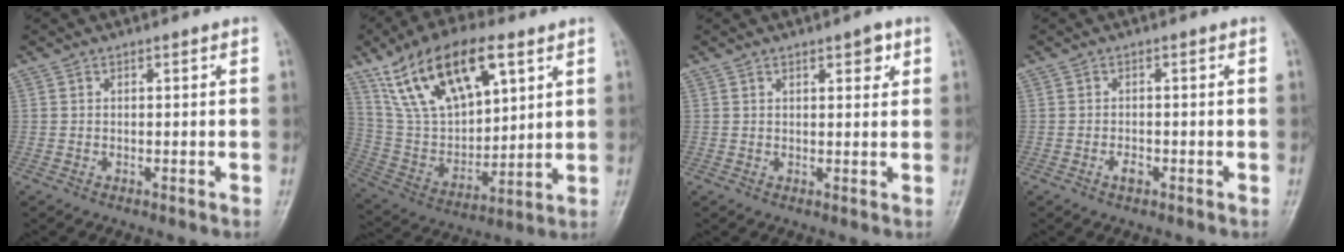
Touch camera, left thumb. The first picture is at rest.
{"total": 21.3, "force": [11.1, 9.9, 15.2], "torque": [-0.247, -0.030, 0.216]}
{"total": 3.0, "force": [1.6, 1.1, 2.2], "torque": [-0.020, -0.006, 0.021]}
{"total": 1.7, "force": [-0.8, 0.9, 1.2], "torque": [-0.019, 0.005, -0.014]}